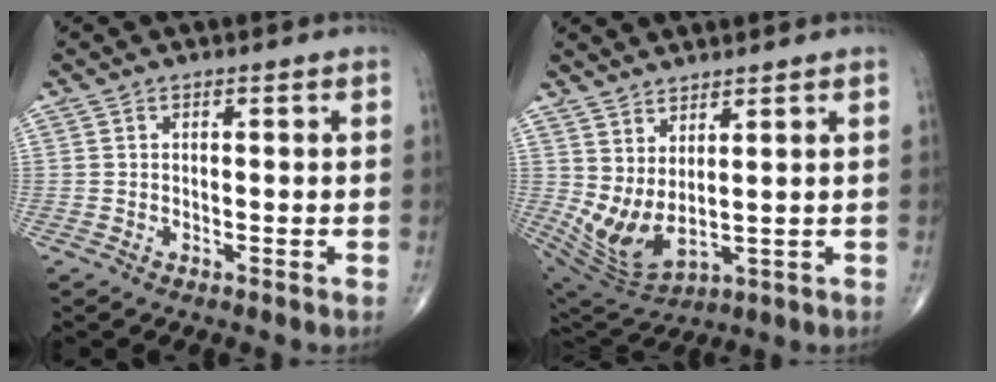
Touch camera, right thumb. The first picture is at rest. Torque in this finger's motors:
{"motor_torque": [2.36, 2.62, -0.08, -0.36, 0.01]}